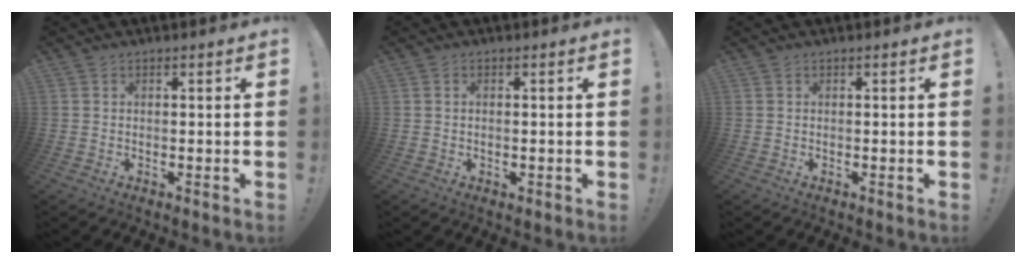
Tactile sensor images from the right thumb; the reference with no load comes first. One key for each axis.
{"total": 0.9, "fx": -0.1, "fy": 0.4, "fz": 0.7, "tx": -0.017, "ty": 0.004, "tz": -0.002}
{"total": 0.0}